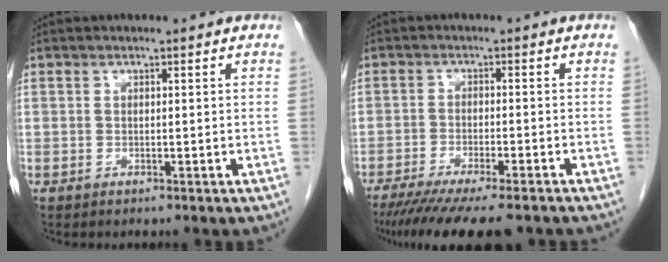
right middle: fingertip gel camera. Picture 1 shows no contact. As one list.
[{"total": 13.7, "force": [-11.2, 2.0, 7.6], "torque": [-0.116, -0.027, -0.168]}]